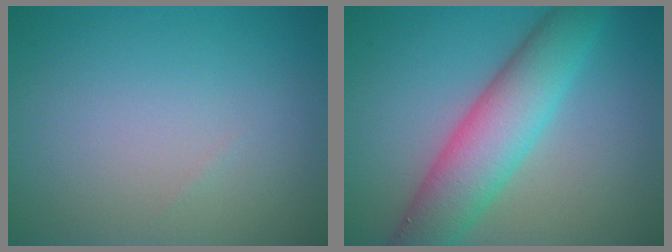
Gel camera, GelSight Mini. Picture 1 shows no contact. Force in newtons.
{"total": 7.1, "press": 7.1, "slide": 0.2}